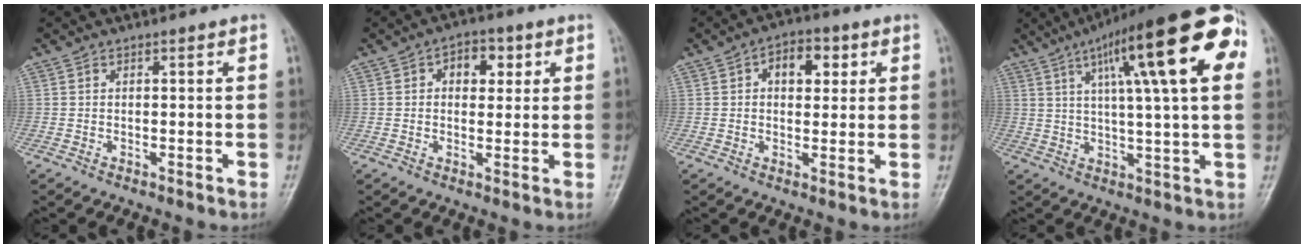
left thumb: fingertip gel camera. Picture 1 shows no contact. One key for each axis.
{"total": 5.8, "fx": 1.9, "fy": 3.9, "fz": 3.9, "tx": -0.021, "ty": 0.000, "tz": 0.020}
{"total": 7.0, "fx": 2.2, "fy": 4.4, "fz": 5.0, "tx": -0.041, "ty": 0.002, "tz": 0.026}
{"total": 22.8, "fx": 8.5, "fy": 4.8, "fz": 20.6, "tx": -0.298, "ty": 0.011, "tz": 0.119}